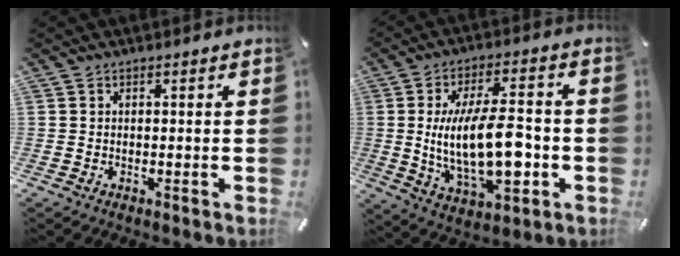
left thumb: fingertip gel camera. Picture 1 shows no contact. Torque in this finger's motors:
{"motor_torque": [1.98, 3.03, 1.88, -0.26, 0.60]}